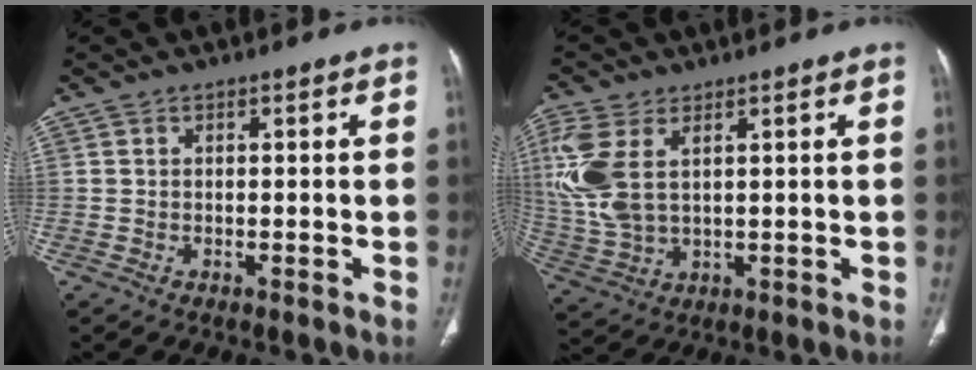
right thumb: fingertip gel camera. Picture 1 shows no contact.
{"total": 12.3, "force": [3.7, 6.8, 9.5], "torque": [-0.245, -0.001, 0.087]}